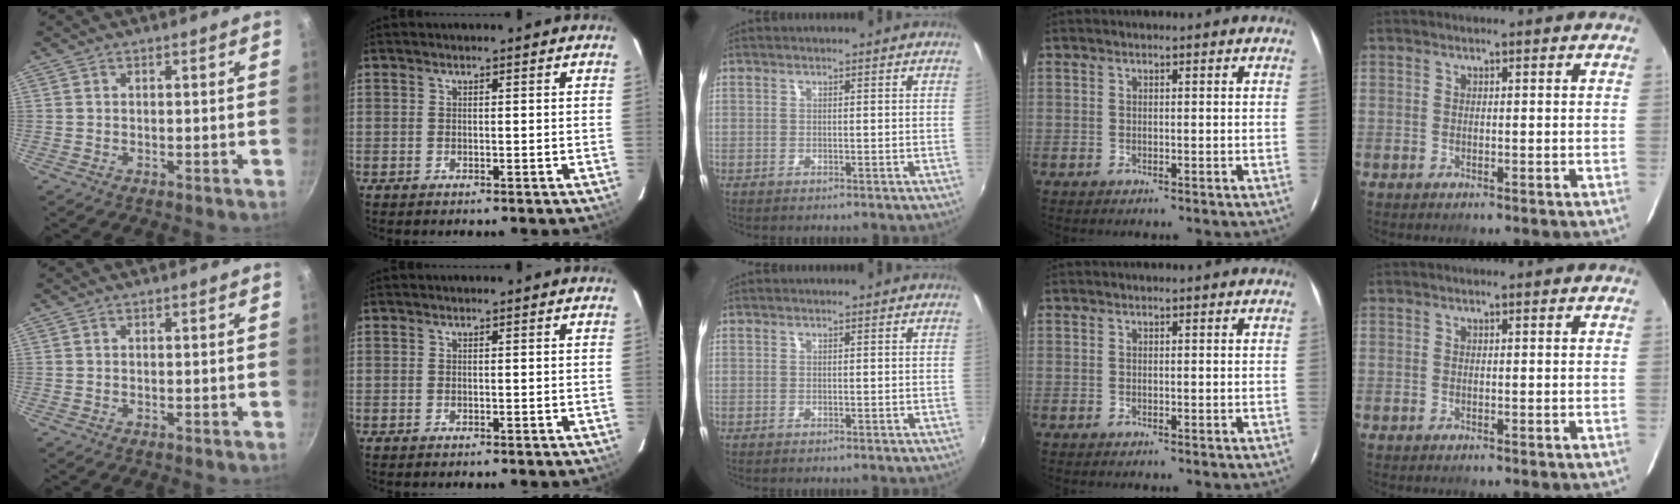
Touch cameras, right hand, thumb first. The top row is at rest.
{}